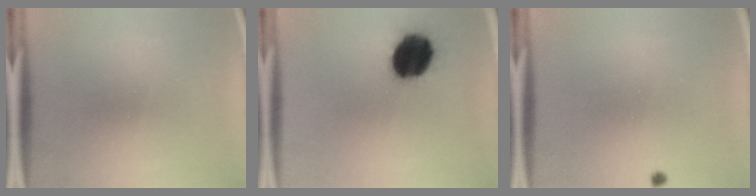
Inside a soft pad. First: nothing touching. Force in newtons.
{"total": 16.6}
{"total": 0.5}